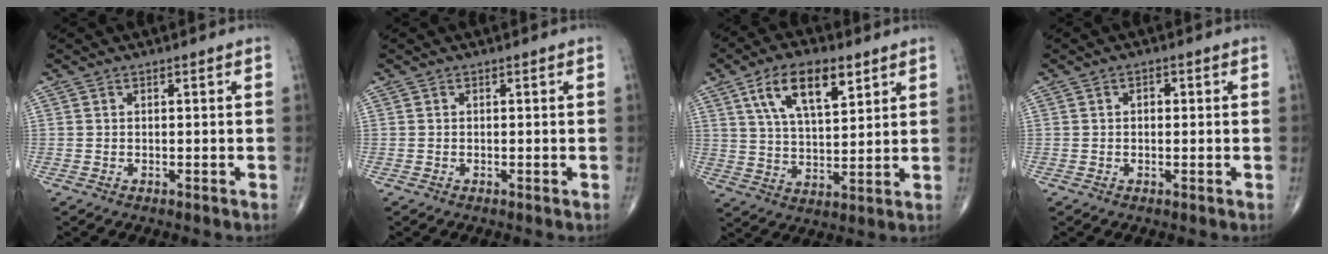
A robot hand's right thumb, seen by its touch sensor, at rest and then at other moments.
{"total": 0.0}
{"total": 13.0, "force": [6.4, 5.8, 9.7], "torque": [-0.147, -0.020, 0.116]}
{"total": 1.4, "force": [0.2, 1.0, 1.0], "torque": [-0.007, 0.003, -0.001]}